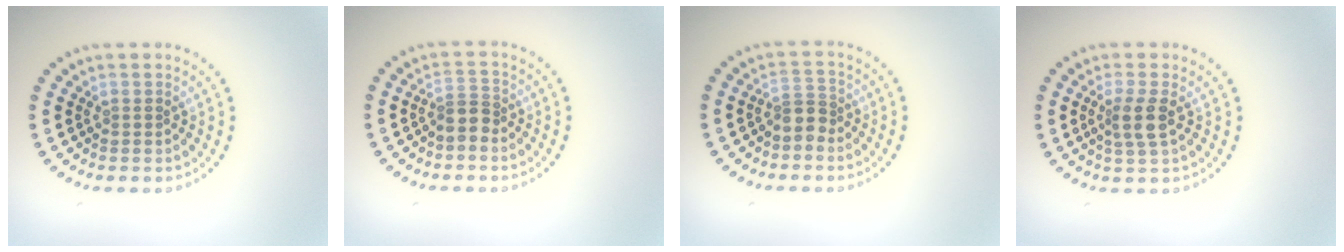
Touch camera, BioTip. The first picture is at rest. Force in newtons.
{"total": 2.0, "press": 1.6, "slide": 1.2}
{"total": 2.1, "press": 1.7, "slide": 1.3}
{"total": 2.2, "press": 1.9, "slide": 1.1}